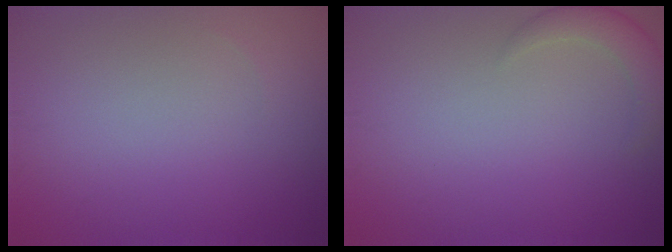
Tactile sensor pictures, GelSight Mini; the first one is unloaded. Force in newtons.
{"total": 2.2, "press": 2.2, "slide": 0.2}